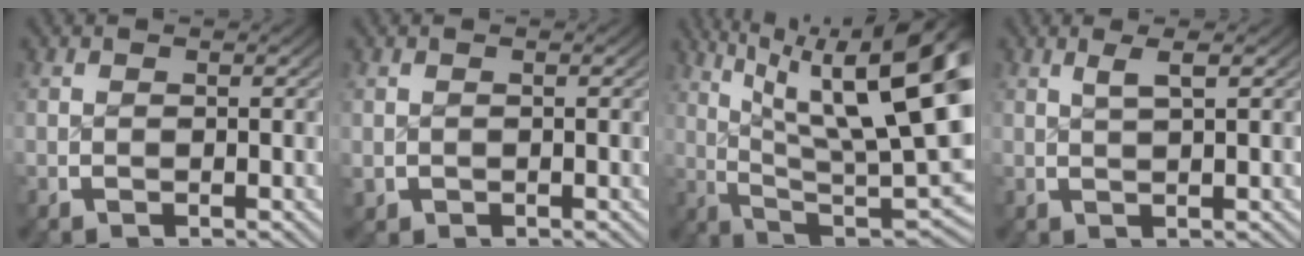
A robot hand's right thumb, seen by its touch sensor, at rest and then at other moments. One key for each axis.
{"total": 1.1, "fx": -0.2, "fy": 1.1, "fz": 0.2, "tx": -0.008, "ty": -0.009, "tz": 0.004}
{"total": 15.2, "fx": 1.8, "fy": 7.9, "fz": 12.8, "tx": -0.202, "ty": -0.047, "tz": 0.052}
{"total": 1.8, "fx": 1.1, "fy": 0.0, "fz": 1.4, "tx": -0.021, "ty": 0.002, "tz": 0.026}